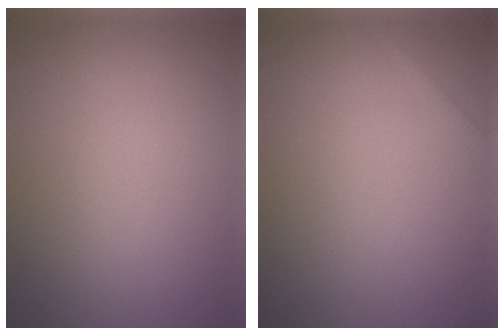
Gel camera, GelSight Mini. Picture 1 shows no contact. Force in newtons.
{"total": 1.3, "press": 1.3, "slide": 0.0}